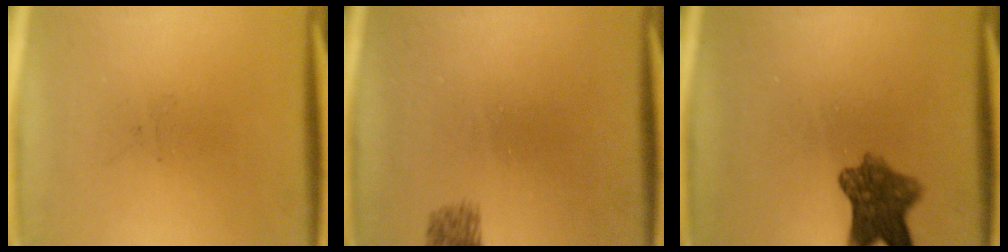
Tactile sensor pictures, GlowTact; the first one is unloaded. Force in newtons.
{"total": 1.9}
{"total": 7.3}